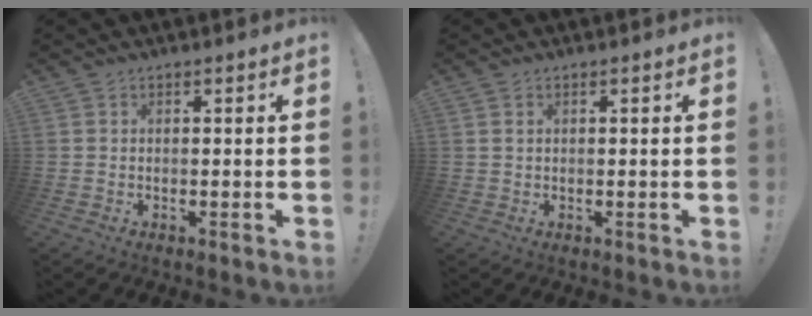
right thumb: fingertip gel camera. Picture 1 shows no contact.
{"total": 0.9, "force": [0.5, 0.6, 0.4], "torque": [-0.010, 0.002, 0.010]}